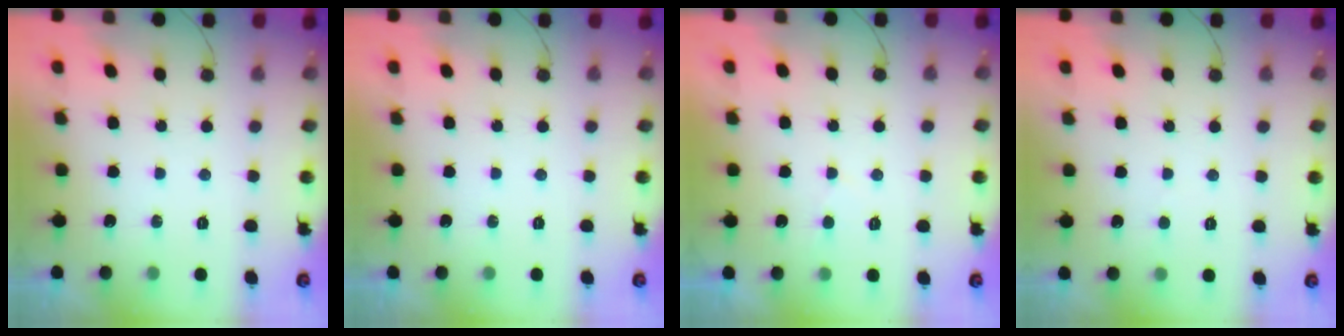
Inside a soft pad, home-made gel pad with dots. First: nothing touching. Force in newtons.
{"total": 0.0}
{"total": 2.5, "press": 2.5, "slide": 0.2}
{"total": 2.3, "press": 2.3, "slide": 0.2}